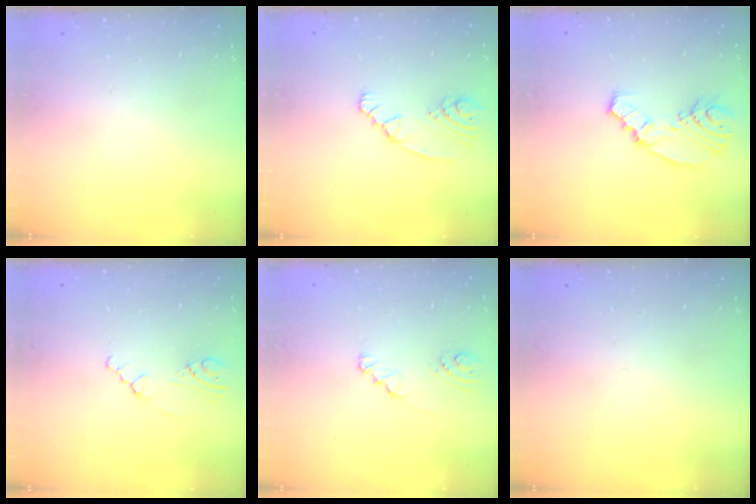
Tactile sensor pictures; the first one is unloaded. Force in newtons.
{"total": 3.5, "press": 3.2, "slide": 1.3}
{"total": 9.1, "press": 8.4, "slide": 3.6}
{"total": 1.4, "press": 1.3, "slide": 0.4}
{"total": 2.4, "press": 2.4, "slide": 0.3}
{"total": 0.0}